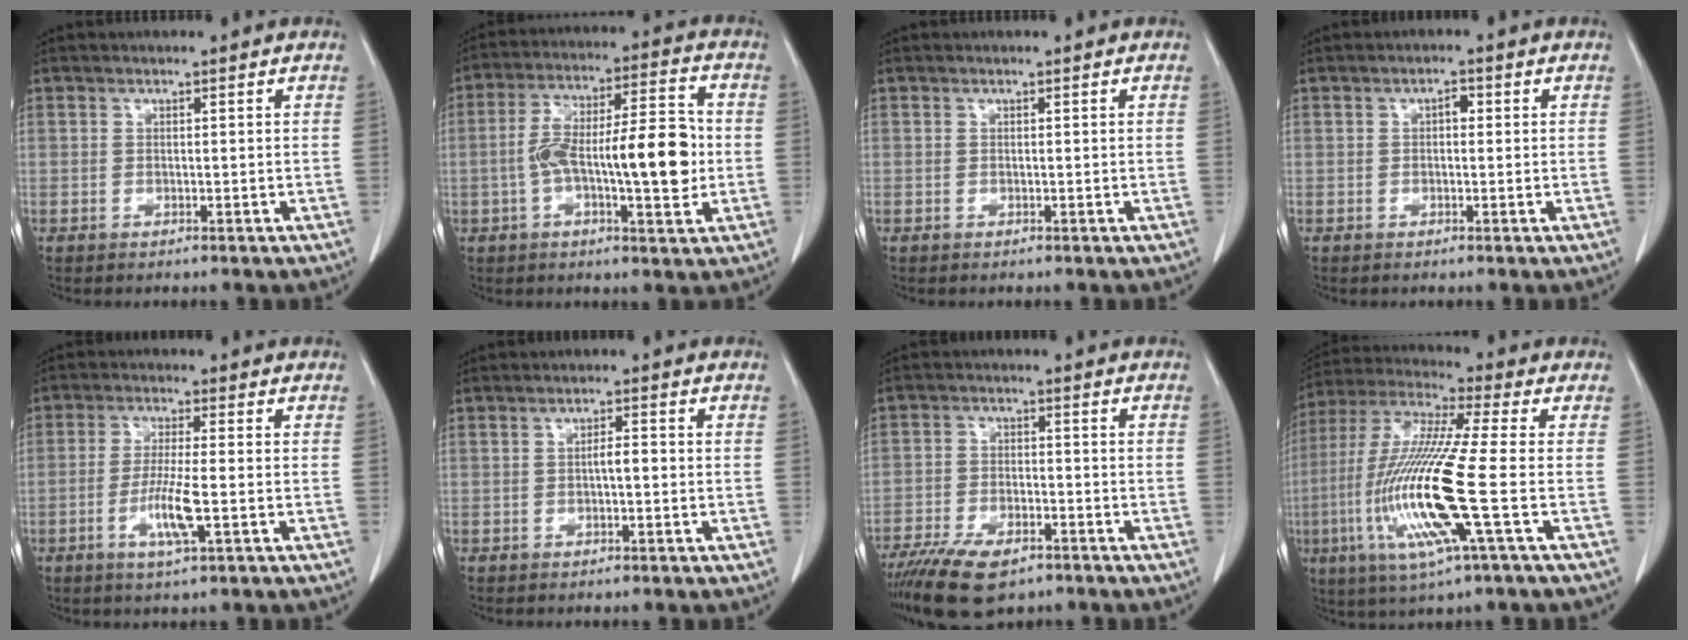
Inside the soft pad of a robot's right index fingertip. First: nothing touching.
{"total": 15.0, "force": [-1.6, 3.5, 14.5], "torque": [-0.245, 0.021, -0.023]}
{"total": 0.0}
{"total": 1.4, "force": [0.2, 0.8, 1.2], "torque": [-0.014, 0.005, 0.000]}
{"total": 6.3, "force": [-2.0, 0.1, 6.0], "torque": [-0.117, -0.011, -0.036]}
{"total": 2.0, "force": [-0.3, 0.4, 2.0], "torque": [-0.033, 0.005, -0.005]}
{"total": 10.8, "force": [-7.6, 4.0, 6.5], "torque": [-0.116, -0.012, -0.130]}
{"total": 17.2, "force": [-4.0, 0.0, 16.7], "torque": [-0.355, -0.016, -0.086]}